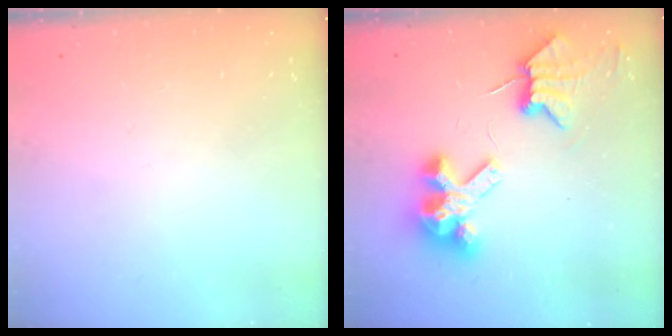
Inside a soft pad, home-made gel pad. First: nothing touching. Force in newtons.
{"total": 8.9, "press": 8.8, "slide": 1.1}